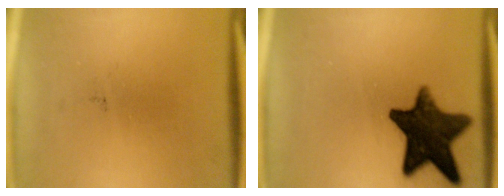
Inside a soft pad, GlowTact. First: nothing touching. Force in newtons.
{"total": 14.3}